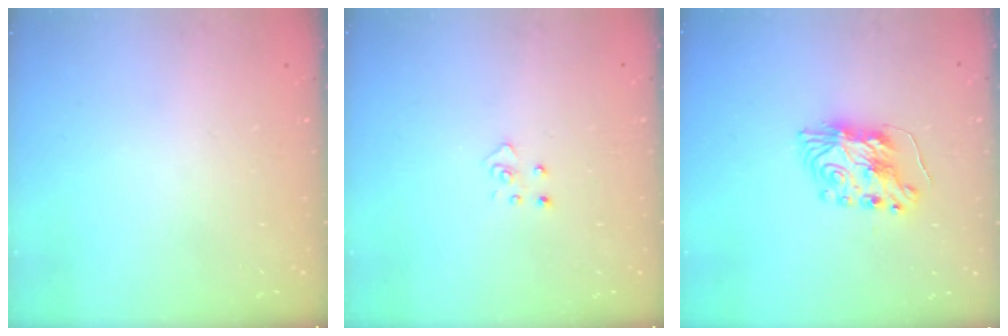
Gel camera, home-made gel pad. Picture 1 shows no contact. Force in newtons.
{"total": 3.9, "press": 3.9, "slide": 0.2}
{"total": 8.6, "press": 8.6, "slide": 0.5}